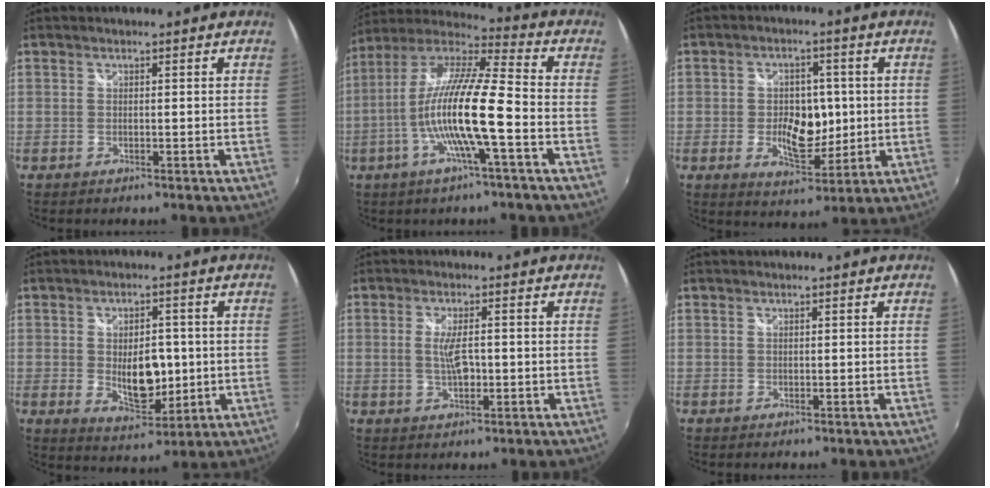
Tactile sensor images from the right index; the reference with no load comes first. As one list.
[{"total": 16.4, "force": [-4.4, 1.2, 15.7], "torque": [-0.282, -0.008, -0.089]}, {"total": 8.9, "force": [-0.9, 5.5, 7.0], "torque": [-0.123, -0.005, -0.012]}, {"total": 8.9, "force": [-0.6, 5.0, 7.4], "torque": [-0.122, -0.010, -0.001]}, {"total": 4.1, "force": [-0.3, 1.2, 3.9], "torque": [-0.072, -0.005, -0.003]}, {"total": 0.0}]